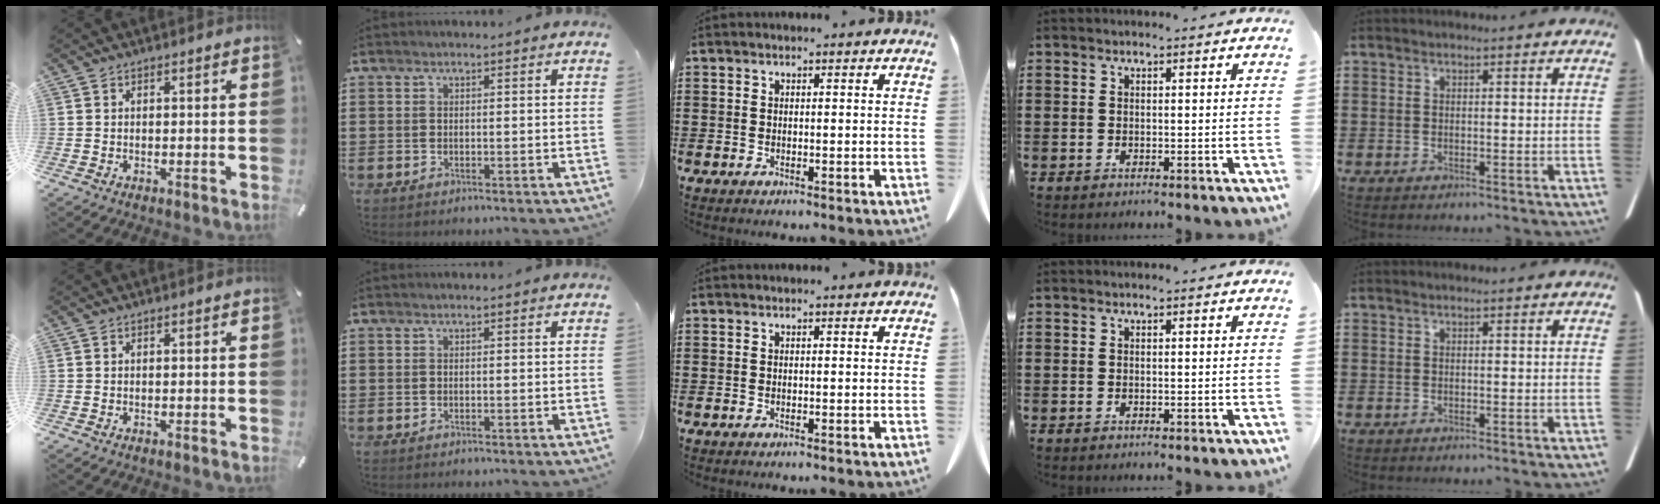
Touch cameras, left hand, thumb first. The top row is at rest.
{}